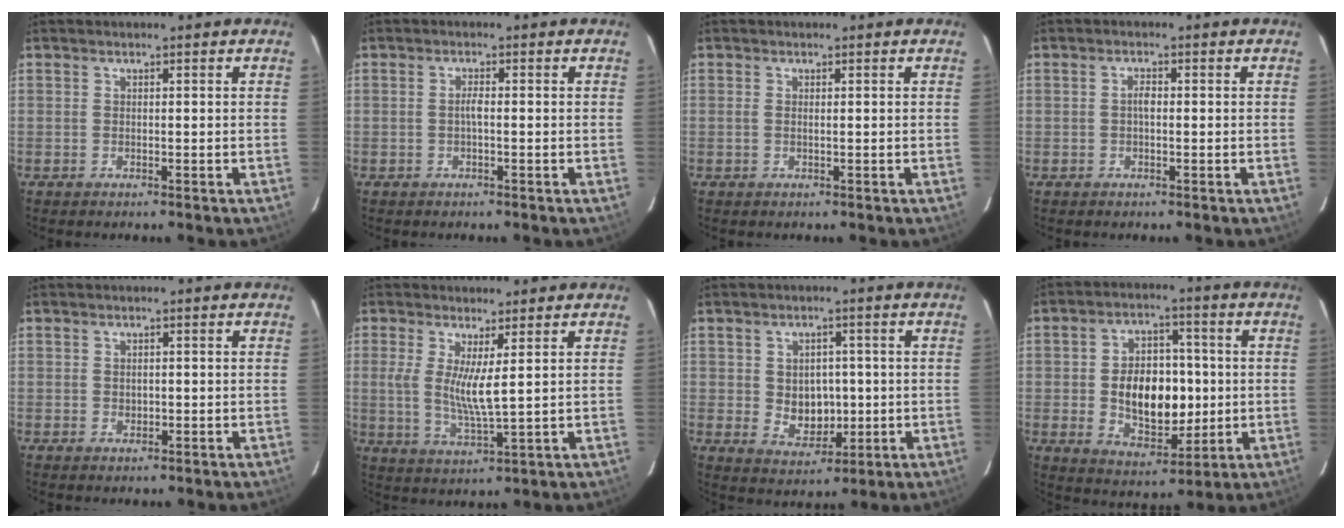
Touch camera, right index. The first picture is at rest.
{"total": 1.3, "force": [-0.3, 0.1, 1.2], "torque": [-0.023, 0.004, -0.008]}
{"total": 0.7, "force": [0.1, 0.1, 0.6], "torque": [-0.017, 0.001, 0.000]}
{"total": 1.5, "force": [-0.1, 0.7, 1.3], "torque": [-0.024, 0.006, -0.005]}
{"total": 1.3, "force": [0.0, 1.1, 0.7], "torque": [-0.010, 0.002, 0.001]}
{"total": 6.8, "force": [1.6, 0.8, 6.5], "torque": [-0.130, -0.016, 0.029]}
{"total": 7.0, "force": [-0.1, 5.7, 4.1], "torque": [-0.075, 0.002, 0.016]}
{"total": 13.5, "force": [-0.7, 8.7, 10.4], "torque": [-0.190, 0.014, 0.007]}